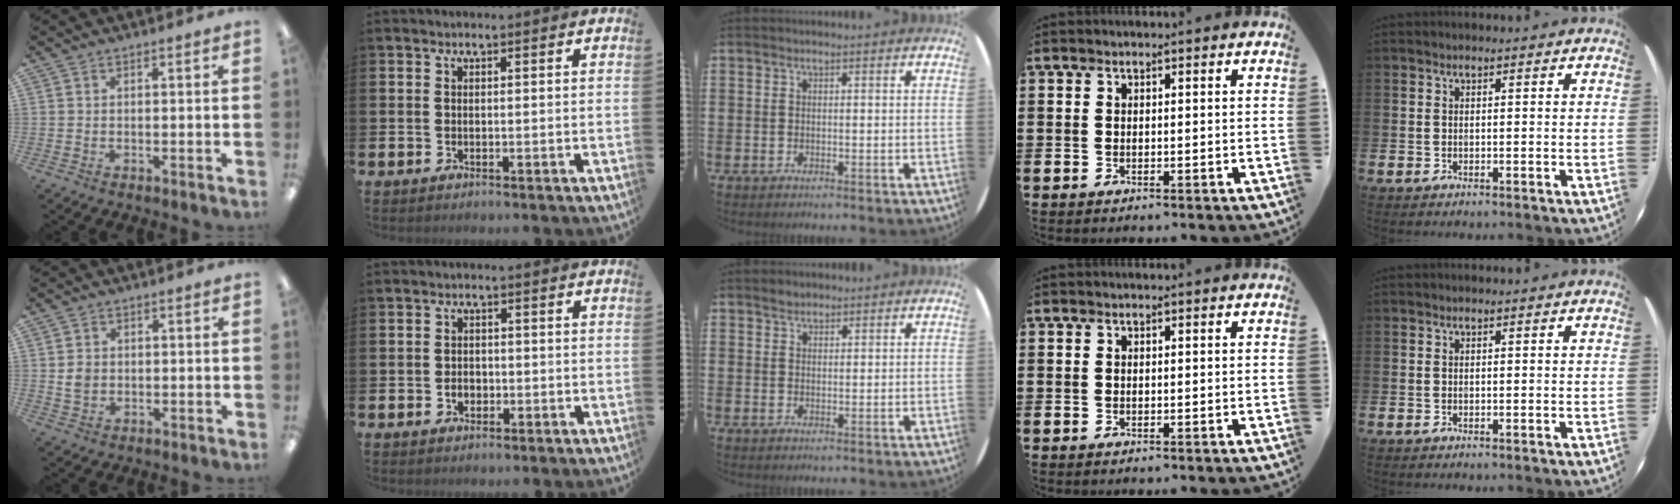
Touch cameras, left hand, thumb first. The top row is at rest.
{"thumb": {"total": 3.2, "force": [0.2, 2.8, 1.5], "torque": [-0.014, 0.000, -0.002]}, "index": {"total": 1.7, "force": [-0.4, 1.4, 0.9], "torque": [-0.006, 0.000, -0.014]}, "middle": {"total": 1.5, "force": [1.4, 0.6, 0.1], "torque": [-0.002, 0.005, 0.027]}}